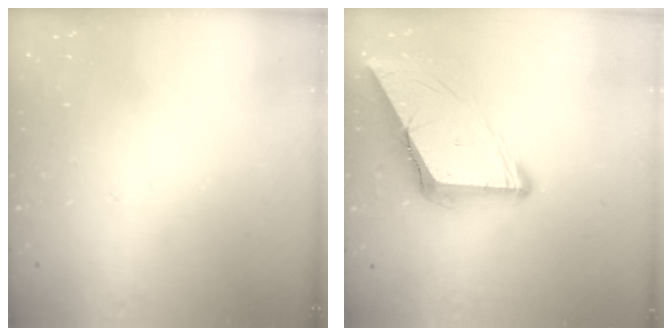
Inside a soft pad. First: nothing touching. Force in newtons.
{"total": 10.1, "press": 10.0, "slide": 1.1}